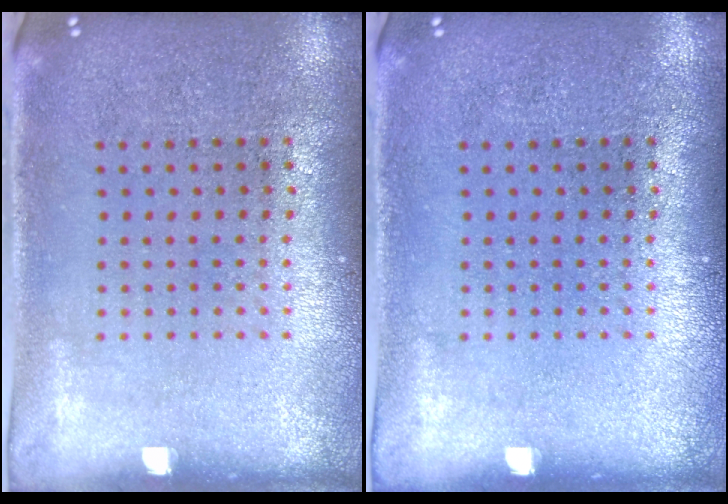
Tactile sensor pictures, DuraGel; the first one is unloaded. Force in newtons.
{"total": 0.0}